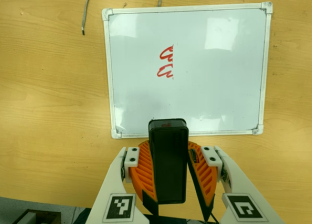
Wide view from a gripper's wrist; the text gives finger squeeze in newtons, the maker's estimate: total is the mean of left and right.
{"total": 9.0, "left": 9.2, "right": 8.7}